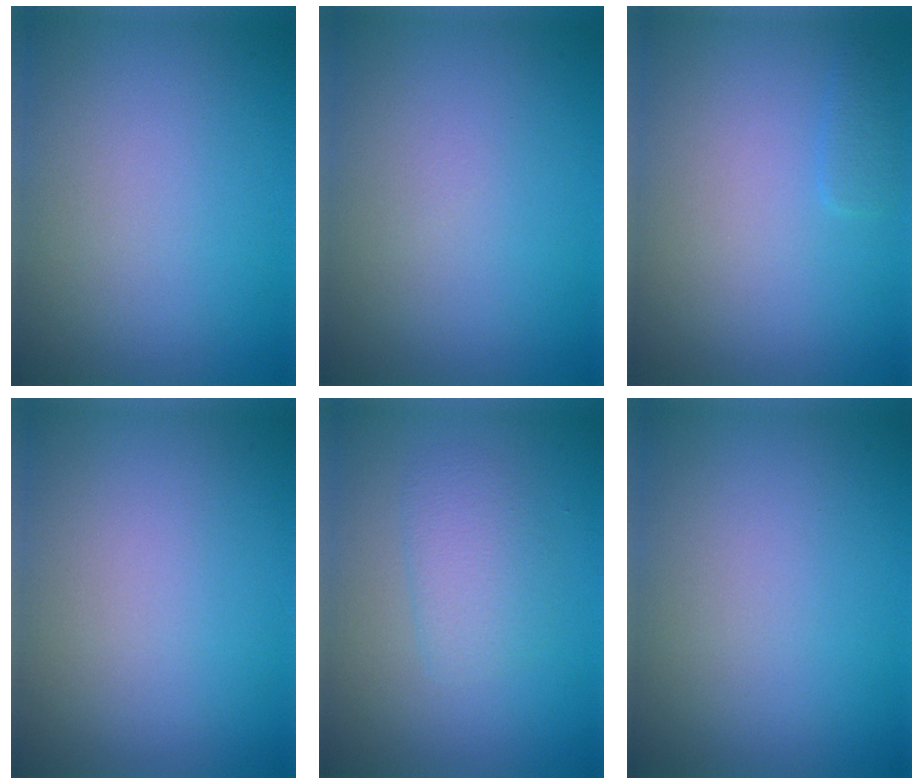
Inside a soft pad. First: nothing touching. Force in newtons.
{"total": 0.0}
{"total": 0.9, "press": 0.9, "slide": 0.1}
{"total": 0.0}
{"total": 2.2, "press": 2.2, "slide": 0.1}
{"total": 0.0}